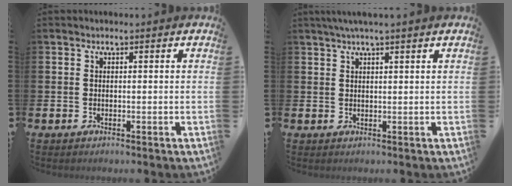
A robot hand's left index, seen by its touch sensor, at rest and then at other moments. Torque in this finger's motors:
{"motor_torque": [0.70, -1.44, 0.81, 0.21]}